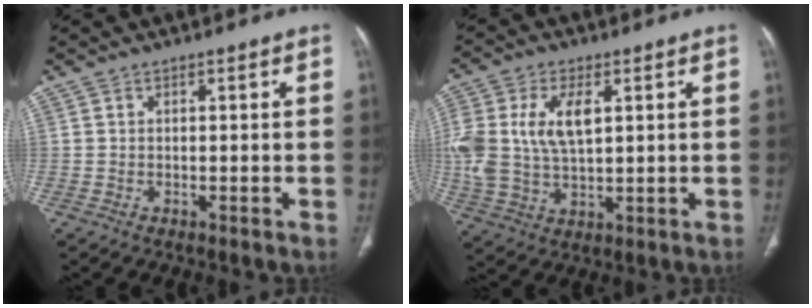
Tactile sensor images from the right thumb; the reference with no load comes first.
{"total": 14.2, "force": [3.0, 8.0, 11.3], "torque": [-0.256, 0.003, 0.063]}